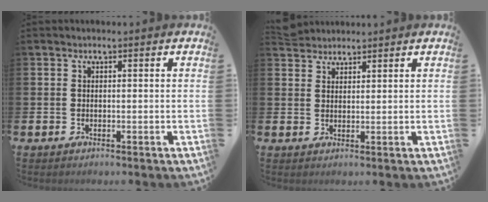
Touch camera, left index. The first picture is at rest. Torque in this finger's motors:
{"motor_torque": [0.13, -2.01, 0.14, 0.05]}